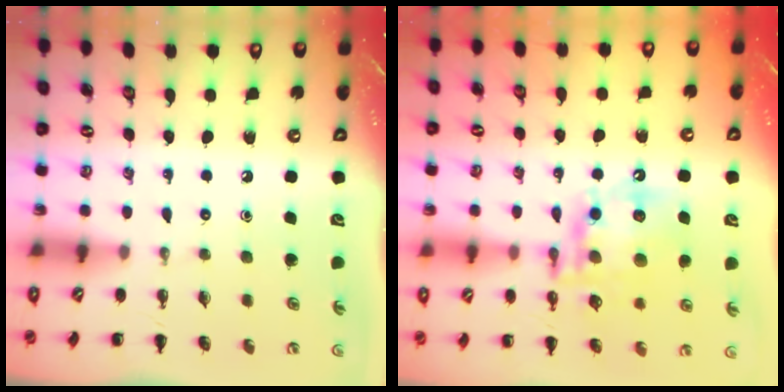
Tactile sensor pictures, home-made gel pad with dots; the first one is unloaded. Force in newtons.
{"total": 15.6, "press": 15.3, "slide": 3.1}